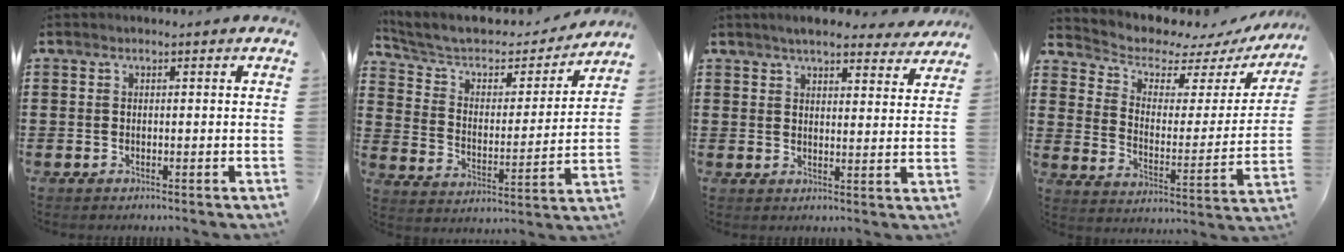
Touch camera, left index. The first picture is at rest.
{"total": 6.4, "force": [5.3, 2.6, 2.6], "torque": [-0.079, -0.032, 0.088]}
{"total": 5.4, "force": [5.0, 0.8, 1.9], "torque": [-0.043, -0.012, 0.090]}
{"total": 5.0, "force": [4.2, 2.0, 1.6], "torque": [-0.060, -0.031, 0.068]}